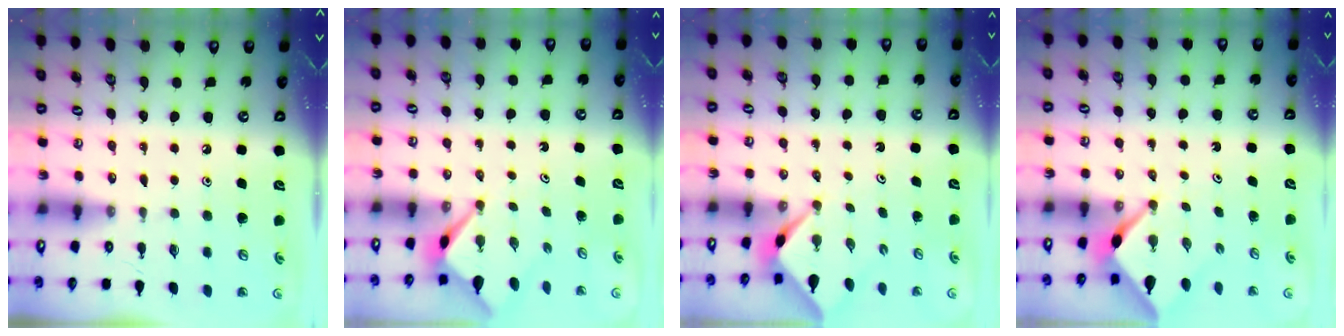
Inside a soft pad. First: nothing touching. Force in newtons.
{"total": 3.0, "press": 3.0, "slide": 0.2}
{"total": 2.3, "press": 2.3, "slide": 0.3}
{"total": 2.3, "press": 2.3, "slide": 0.3}